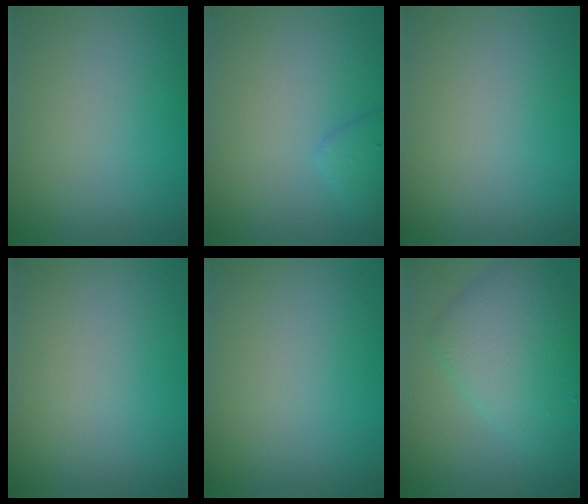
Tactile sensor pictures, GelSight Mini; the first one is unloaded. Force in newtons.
{"total": 1.4, "press": 1.4, "slide": 0.1}
{"total": 0.0}
{"total": 0.0}
{"total": 0.0}
{"total": 5.8, "press": 5.8, "slide": 0.3}